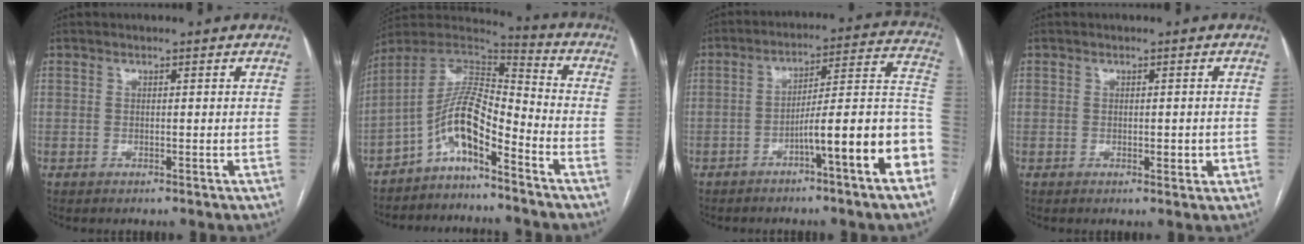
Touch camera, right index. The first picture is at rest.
{"total": 10.4, "force": [-5.9, 2.3, 8.2], "torque": [-0.157, 0.033, -0.110]}
{"total": 14.8, "force": [-6.5, 0.2, 13.3], "torque": [-0.167, 0.029, -0.096]}
{"total": 1.9, "force": [-0.3, 1.0, 1.6], "torque": [-0.020, 0.003, 0.001]}